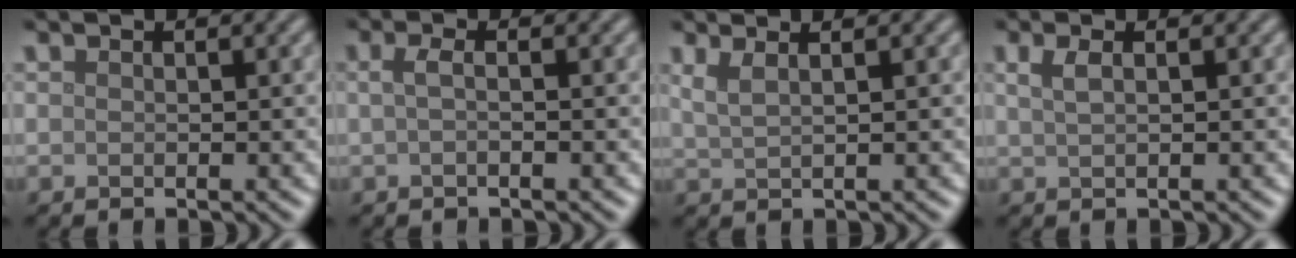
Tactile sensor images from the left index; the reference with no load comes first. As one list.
[{"total": 1.4, "force": [0.0, 0.4, 1.3], "torque": [-0.025, 0.001, -0.003]}, {"total": 2.6, "force": [1.4, 1.1, 1.9], "torque": [-0.022, 0.007, 0.008]}, {"total": 1.7, "force": [0.6, 0.7, 1.4], "torque": [-0.023, 0.003, 0.011]}]